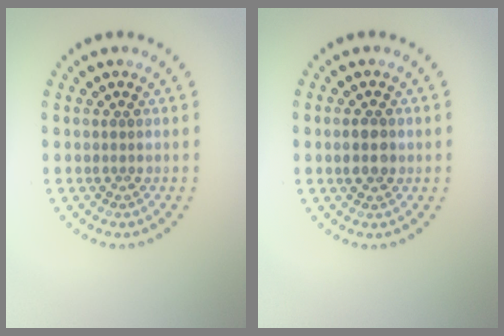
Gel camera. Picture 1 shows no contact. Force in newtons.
{"total": 2.4, "press": 2.4, "slide": 0.1}